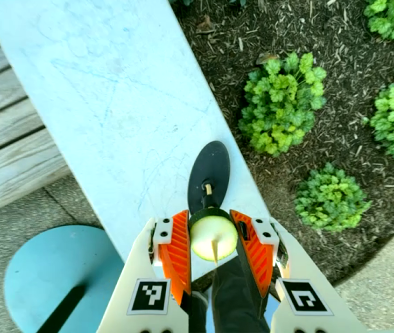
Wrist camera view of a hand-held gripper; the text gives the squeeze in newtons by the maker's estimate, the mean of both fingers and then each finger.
{"total": 10.7, "left": 11.0, "right": 10.3}